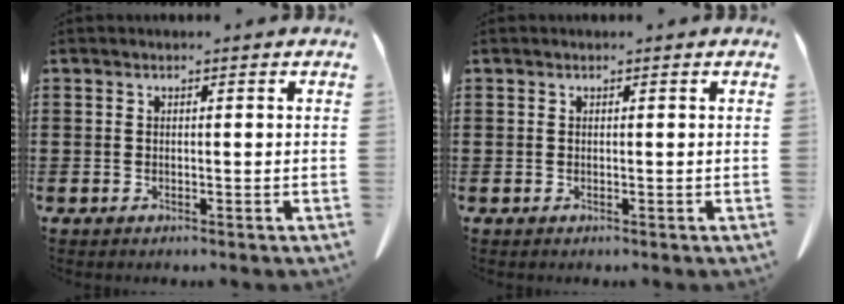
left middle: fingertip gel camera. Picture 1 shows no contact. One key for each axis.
{"total": 0.0}